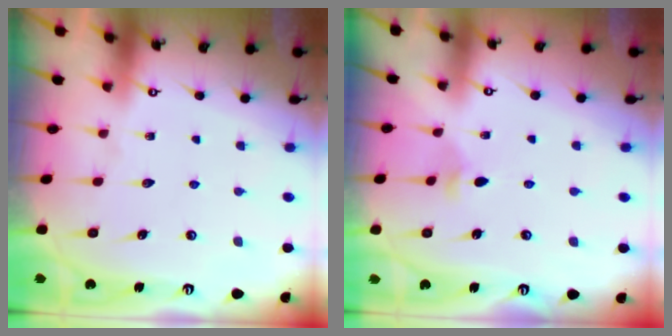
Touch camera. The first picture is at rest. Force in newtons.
{"total": 2.7, "press": 2.6, "slide": 0.7}